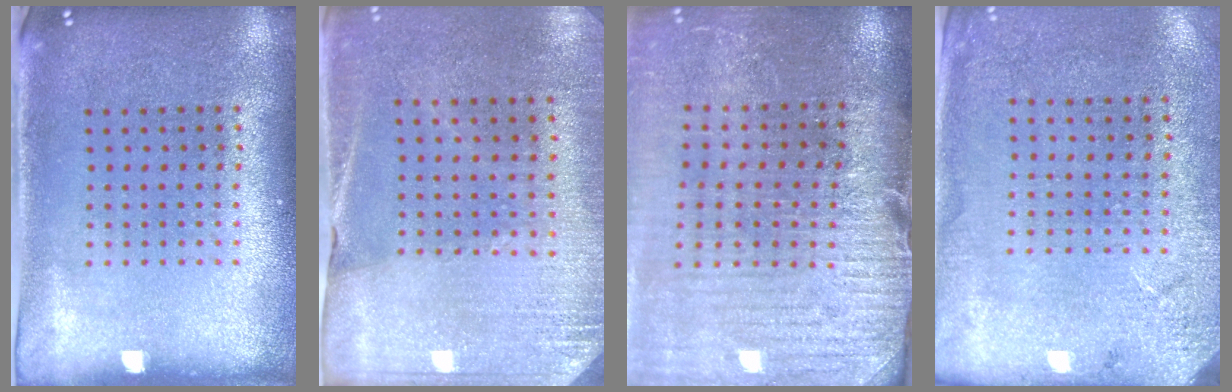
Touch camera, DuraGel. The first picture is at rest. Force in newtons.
{"total": 2.7, "press": 2.6, "slide": 0.7}
{"total": 3.9, "press": 3.4, "slide": 1.9}
{"total": 2.6, "press": 2.4, "slide": 0.9}